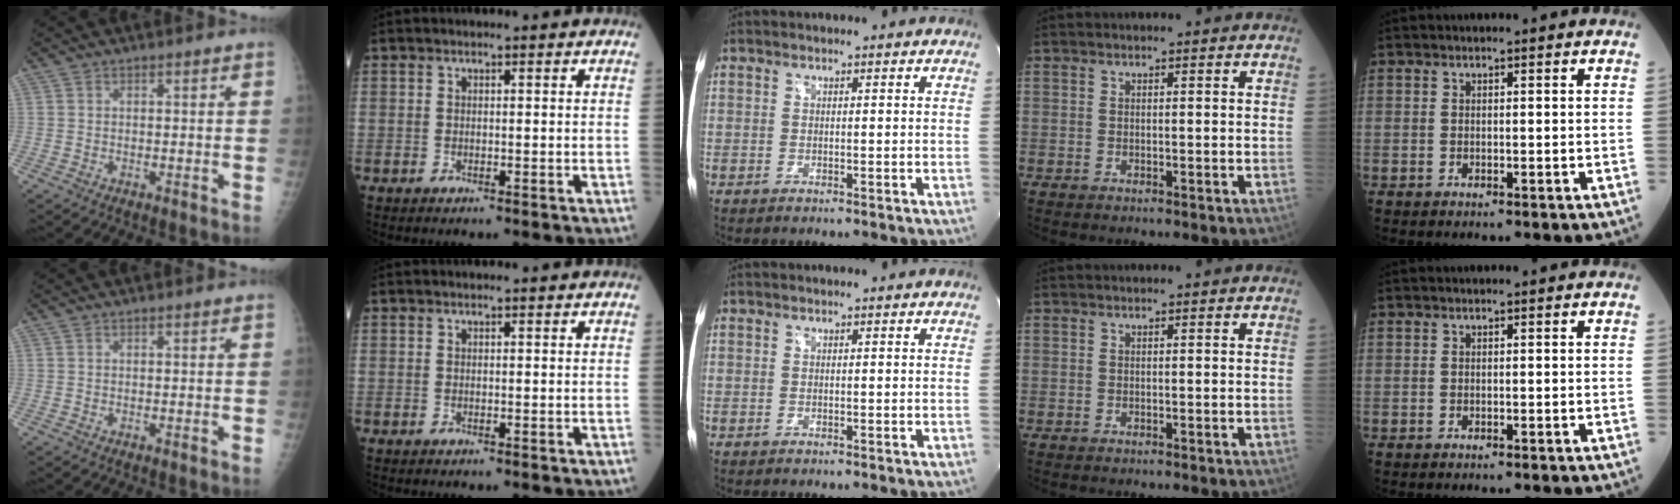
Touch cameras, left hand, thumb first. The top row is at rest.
{}